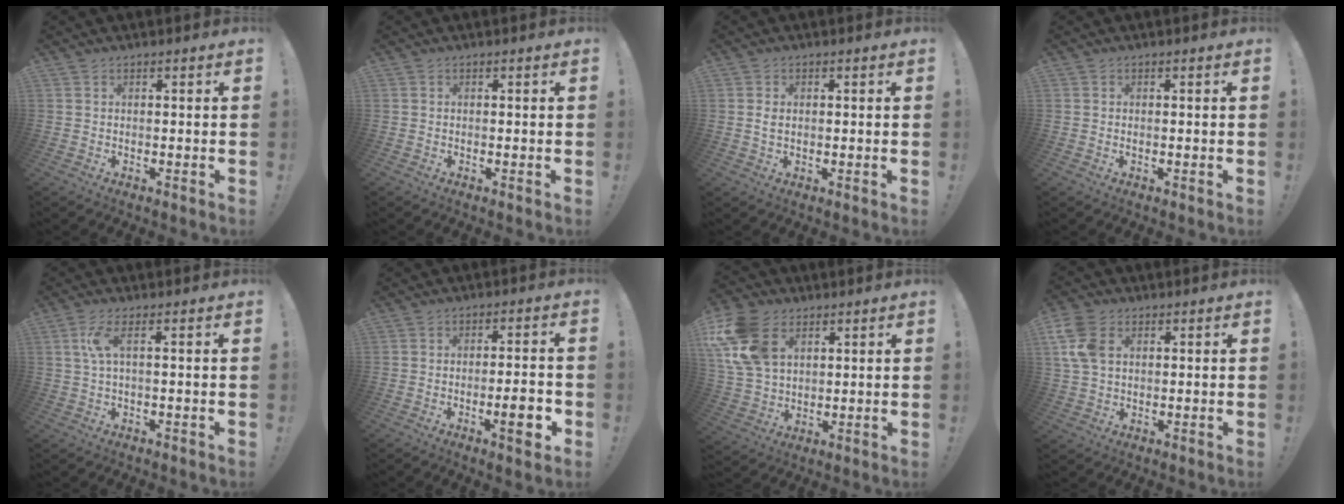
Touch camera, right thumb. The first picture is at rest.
{"total": 0.0}
{"total": 1.8, "force": [0.4, 1.1, 1.4], "torque": [-0.012, -0.002, 0.004]}
{"total": 0.0}
{"total": 5.3, "force": [1.2, 1.1, 5.1], "torque": [-0.089, -0.003, 0.020]}
{"total": 8.0, "force": [-2.9, 1.4, 7.3], "torque": [-0.092, 0.001, -0.047]}
{"total": 17.1, "force": [6.5, 12.0, 10.4], "torque": [-0.214, -0.022, 0.125]}
{"total": 9.2, "force": [2.7, 6.4, 6.0], "torque": [-0.136, 0.004, 0.053]}